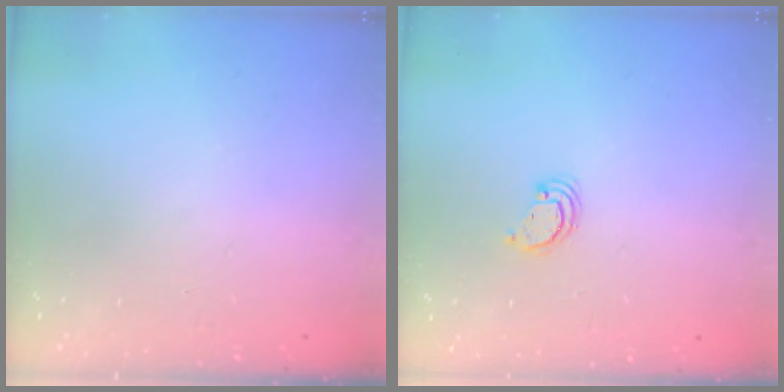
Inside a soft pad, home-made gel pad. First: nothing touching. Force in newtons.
{"total": 2.6, "press": 2.6, "slide": 0.2}